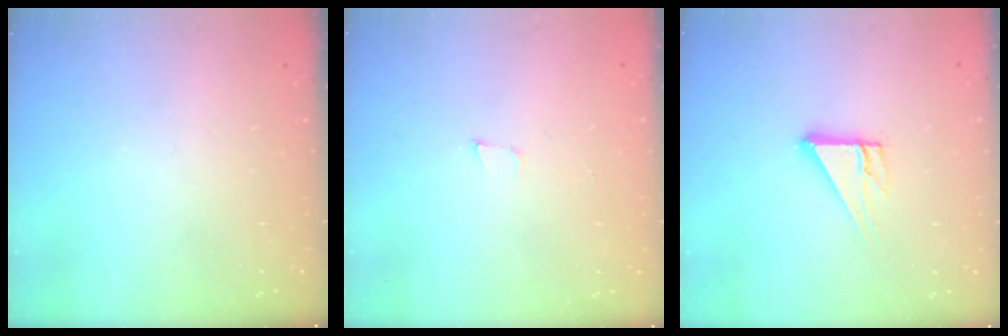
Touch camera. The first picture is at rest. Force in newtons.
{"total": 3.5, "press": 2.3, "slide": 2.6}
{"total": 6.6, "press": 6.6, "slide": 0.6}